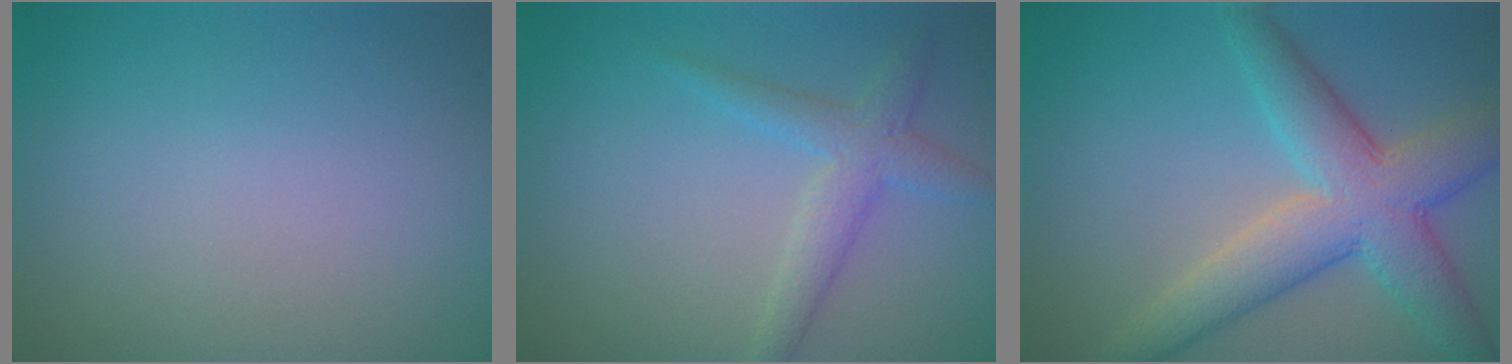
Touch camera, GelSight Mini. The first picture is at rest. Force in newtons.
{"total": 2.7, "press": 2.7, "slide": 0.1}
{"total": 6.8, "press": 6.8, "slide": 0.3}